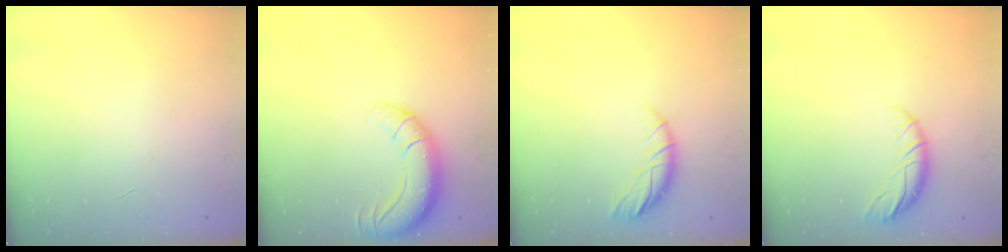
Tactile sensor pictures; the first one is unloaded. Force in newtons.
{"total": 12.0, "press": 11.7, "slide": 2.8}
{"total": 9.4, "press": 9.4, "slide": 1.1}
{"total": 9.0, "press": 8.8, "slide": 1.8}